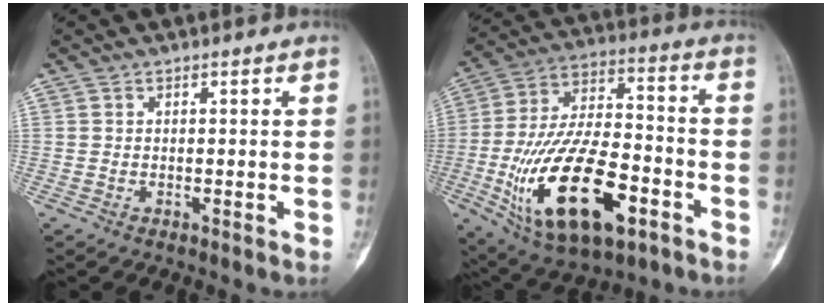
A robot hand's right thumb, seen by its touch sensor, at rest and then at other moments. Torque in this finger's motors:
{"motor_torque": [0.13, 1.79, 2.34, -0.43, 0.20]}